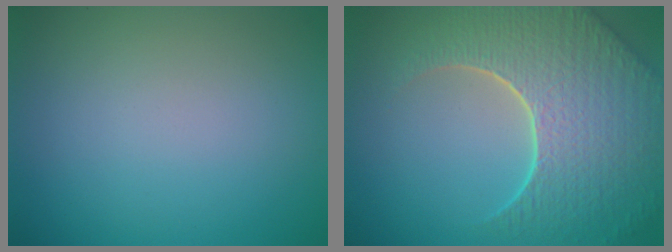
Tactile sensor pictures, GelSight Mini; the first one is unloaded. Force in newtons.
{"total": 8.7, "press": 6.2, "slide": 6.2}